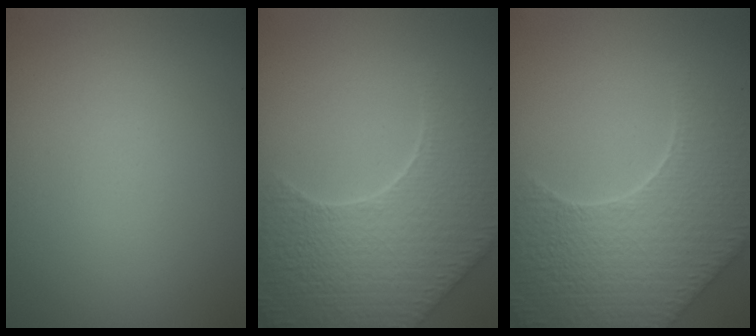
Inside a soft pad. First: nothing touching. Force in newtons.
{"total": 9.2, "press": 6.4, "slide": 6.6}
{"total": 9.2, "press": 6.4, "slide": 6.6}